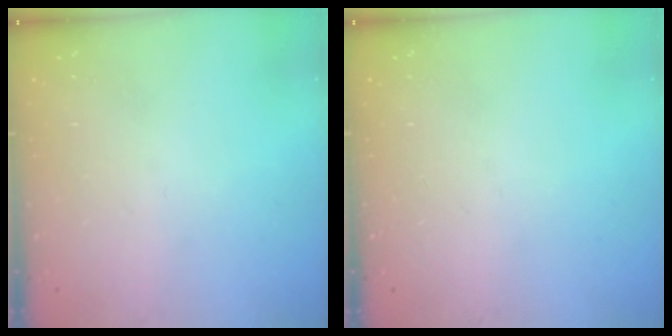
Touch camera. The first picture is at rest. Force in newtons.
{"total": 0.0}